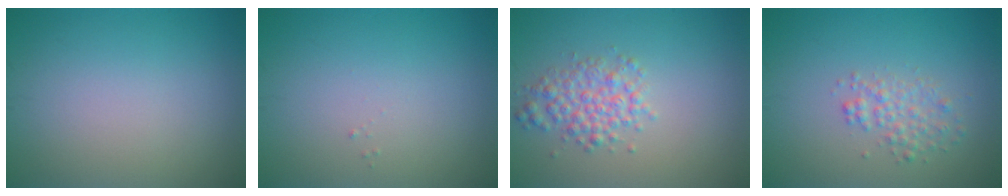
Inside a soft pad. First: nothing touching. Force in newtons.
{"total": 0.0}
{"total": 3.0, "press": 3.0, "slide": 0.1}
{"total": 2.0, "press": 2.0, "slide": 0.1}